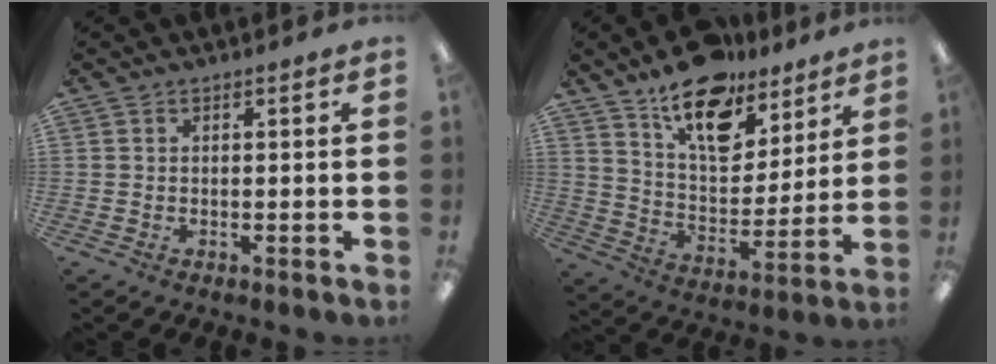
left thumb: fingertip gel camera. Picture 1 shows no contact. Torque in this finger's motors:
{"motor_torque": [0.27, 0.23, 1.10, -1.67, 0.32]}